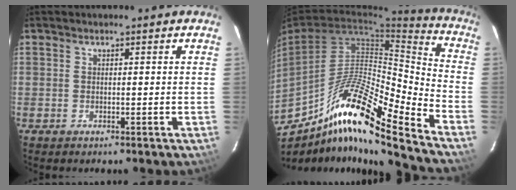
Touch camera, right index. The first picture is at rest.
{"total": 21.0, "force": [-14.8, 1.8, 14.9], "torque": [-0.244, -0.008, -0.260]}